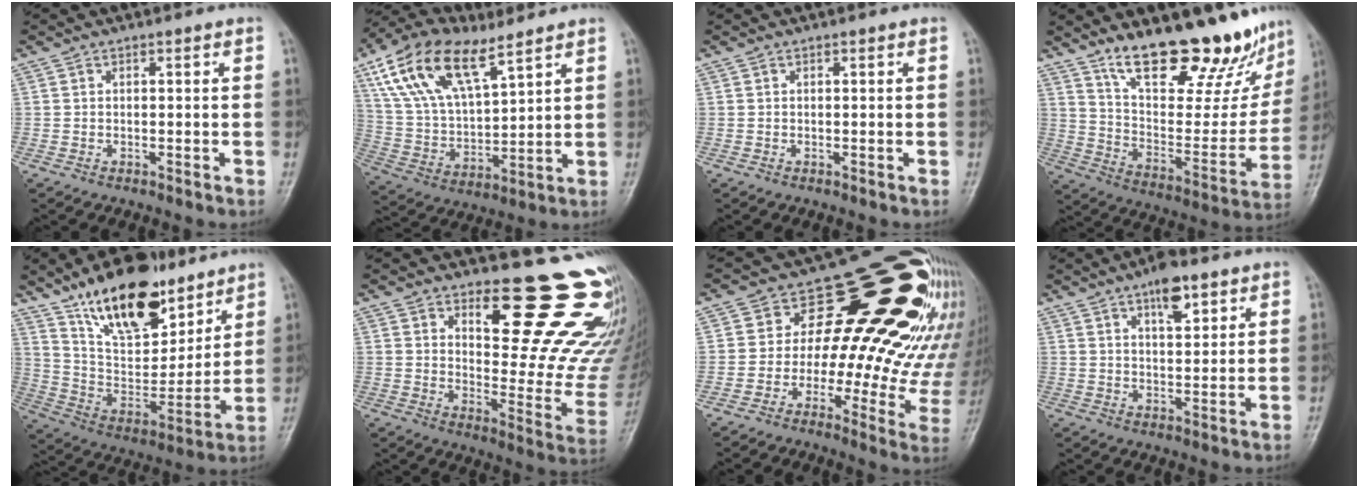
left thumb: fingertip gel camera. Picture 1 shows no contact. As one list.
[{"total": 18.0, "force": [10.3, 8.3, 12.2], "torque": [-0.218, -0.019, 0.200]}, {"total": 0.0}, {"total": 23.6, "force": [18.0, 8.4, 12.9], "torque": [-0.143, -0.104, 0.281]}, {"total": 22.3, "force": [14.8, 10.1, 13.3], "torque": [-0.168, -0.068, 0.263]}, {"total": 21.0, "force": [14.8, 6.8, 13.3], "torque": [-0.127, -0.126, 0.197]}, {"total": 23.5, "force": [9.5, 12.9, 17.2], "torque": [-0.184, -0.011, 0.103]}, {"total": 7.2, "force": [4.2, 3.0, 5.0], "torque": [-0.058, -0.021, 0.062]}]